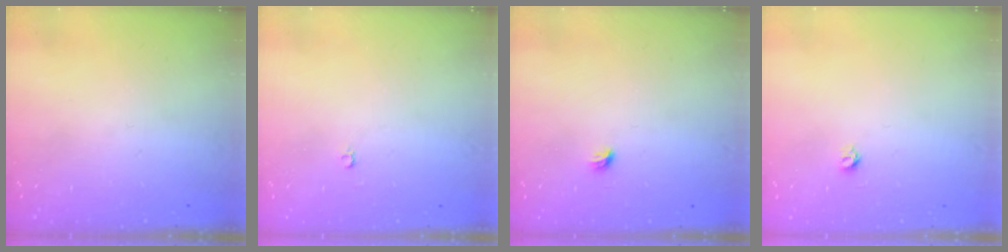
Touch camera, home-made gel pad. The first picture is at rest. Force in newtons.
{"total": 2.0, "press": 2.0, "slide": 0.4}
{"total": 3.6, "press": 3.5, "slide": 1.0}
{"total": 3.4, "press": 3.4, "slide": 0.2}